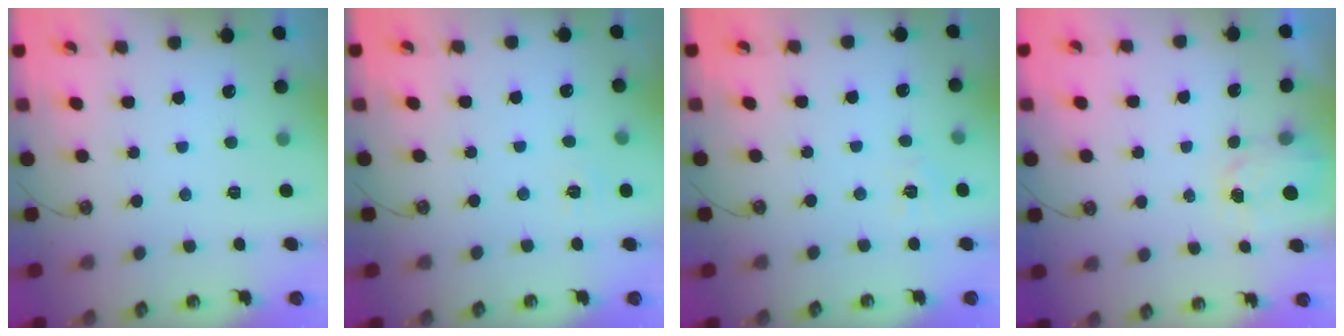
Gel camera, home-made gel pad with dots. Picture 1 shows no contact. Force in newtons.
{"total": 4.8, "press": 4.7, "slide": 0.7}
{"total": 3.9, "press": 3.9, "slide": 0.5}
{"total": 1.5, "press": 1.5, "slide": 0.2}